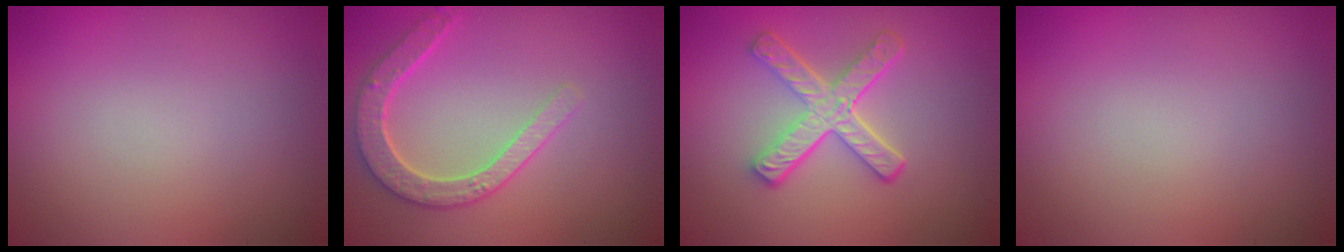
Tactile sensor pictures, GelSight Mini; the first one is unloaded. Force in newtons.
{"total": 4.0, "press": 3.5, "slide": 2.1}
{"total": 4.9, "press": 3.5, "slide": 3.4}
{"total": 0.0}